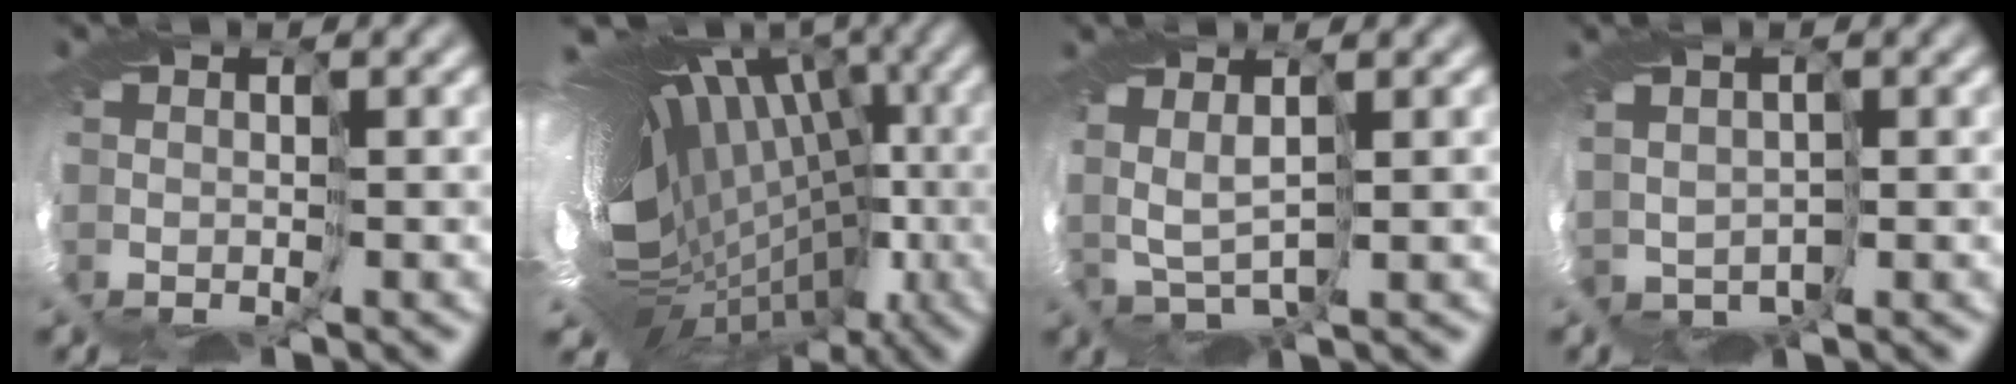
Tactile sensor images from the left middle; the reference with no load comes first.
{"total": 17.4, "force": [-0.1, 10.4, 14.0], "torque": [-0.216, 0.018, 0.016]}
{"total": 1.1, "force": [1.1, 0.2, 0.4], "torque": [-0.024, 0.001, 0.029]}
{"total": 1.3, "force": [0.5, 1.1, -0.3], "torque": [-0.005, 0.004, 0.014]}